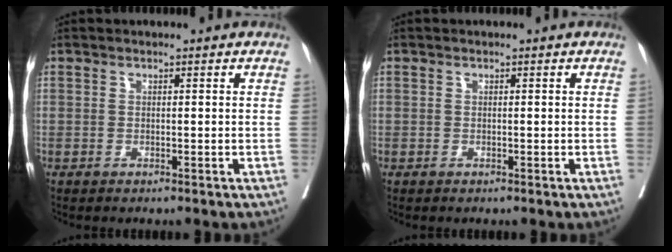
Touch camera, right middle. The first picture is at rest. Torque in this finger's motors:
{"motor_torque": [0.36, -0.35, -0.02, -0.21]}